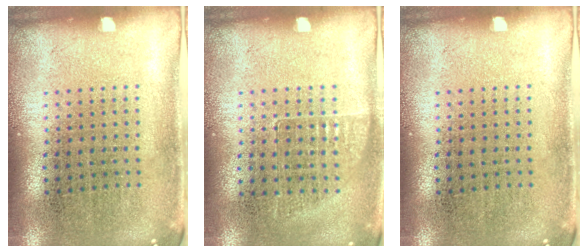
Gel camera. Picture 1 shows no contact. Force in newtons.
{"total": 0.7, "press": 0.7, "slide": 0.1}
{"total": 0.0}